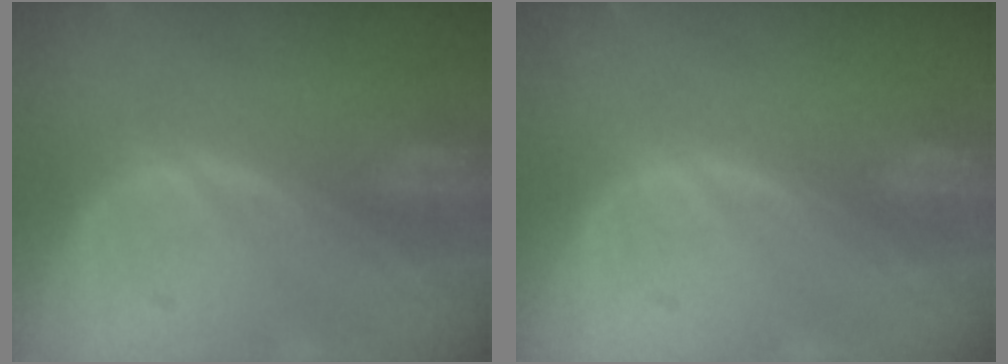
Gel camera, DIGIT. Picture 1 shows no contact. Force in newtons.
{"total": 0.0}